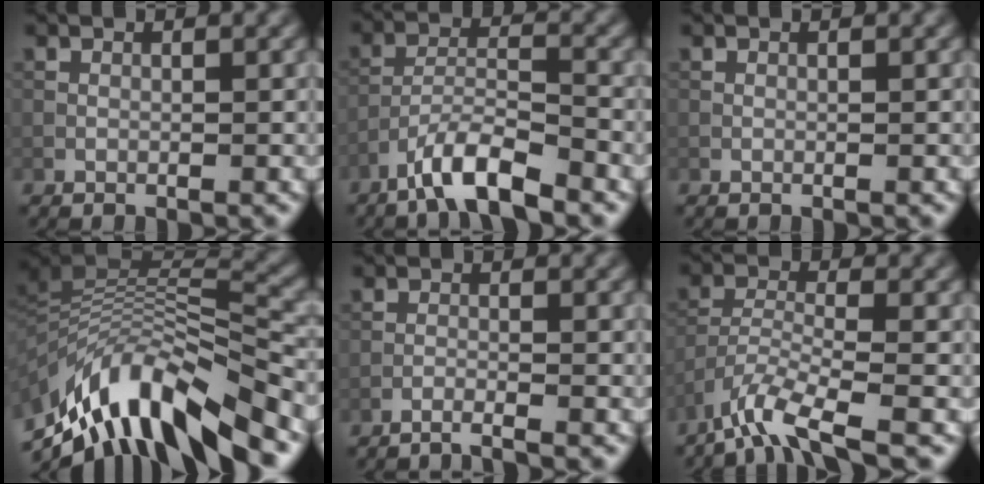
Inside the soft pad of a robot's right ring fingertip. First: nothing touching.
{"total": 5.6, "force": [-4.2, 1.1, 3.6], "torque": [-0.065, 0.003, -0.082]}
{"total": 0.0}
{"total": 12.2, "force": [-7.2, 4.3, 8.9], "torque": [-0.172, 0.019, -0.124]}
{"total": 1.7, "force": [-1.5, 0.0, 0.9], "torque": [-0.011, 0.003, -0.040]}
{"total": 4.9, "force": [-3.9, 0.6, 2.9], "torque": [-0.060, -0.007, -0.087]}